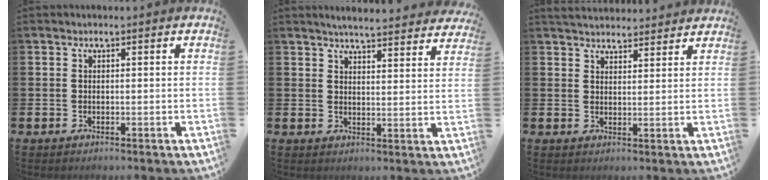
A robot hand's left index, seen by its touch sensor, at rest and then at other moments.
{"total": 4.9, "force": [4.8, 0.0, 0.9], "torque": [-0.026, -0.028, 0.084]}
{"total": 3.9, "force": [3.9, 0.6, 0.1], "torque": [-0.006, -0.021, 0.072]}